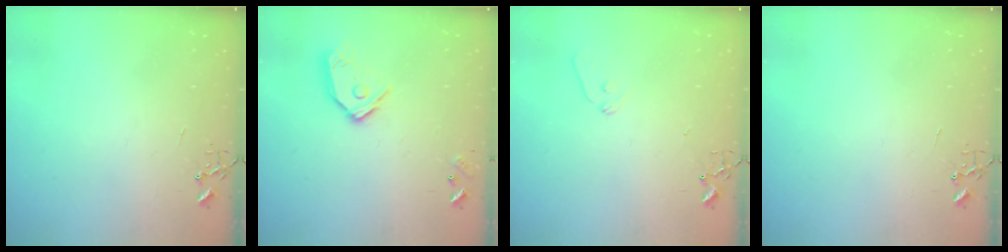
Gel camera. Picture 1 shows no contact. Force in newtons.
{"total": 12.1, "press": 12.0, "slide": 1.5}
{"total": 7.0, "press": 6.9, "slide": 0.8}
{"total": 0.0}